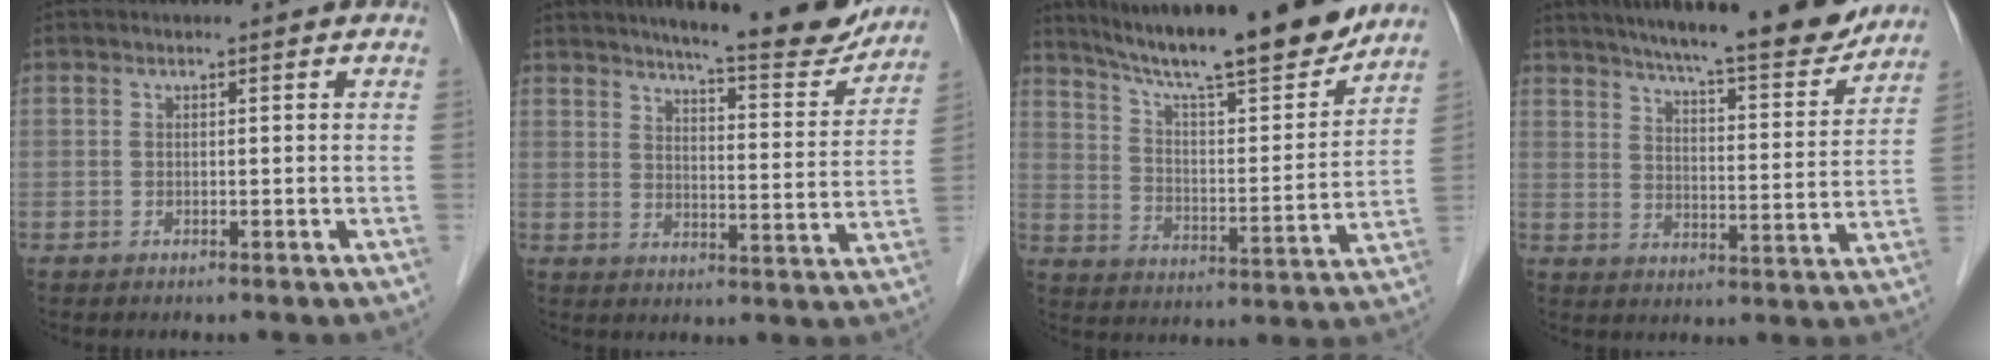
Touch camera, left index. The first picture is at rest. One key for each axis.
{"total": 15.3, "fx": 13.6, "fy": 1.7, "fz": 6.7, "tx": -0.088, "ty": -0.027, "tz": 0.172}
{"total": 19.6, "fx": 17.1, "fy": 1.1, "fz": 9.6, "tx": -0.156, "ty": -0.008, "tz": 0.262}
{"total": 19.0, "fx": 16.7, "fy": 1.8, "fz": 8.8, "tx": -0.133, "ty": -0.016, "tz": 0.228}